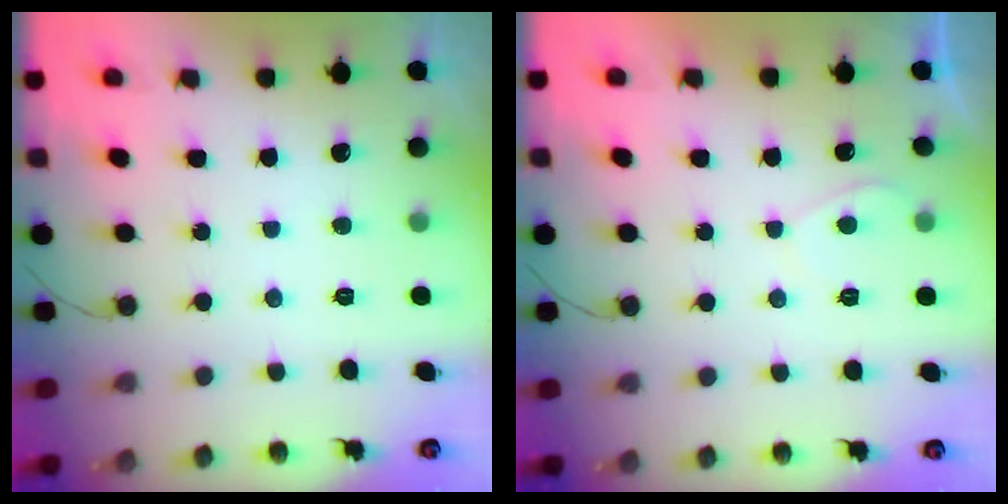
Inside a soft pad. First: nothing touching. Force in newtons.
{"total": 1.1, "press": 1.0, "slide": 0.5}